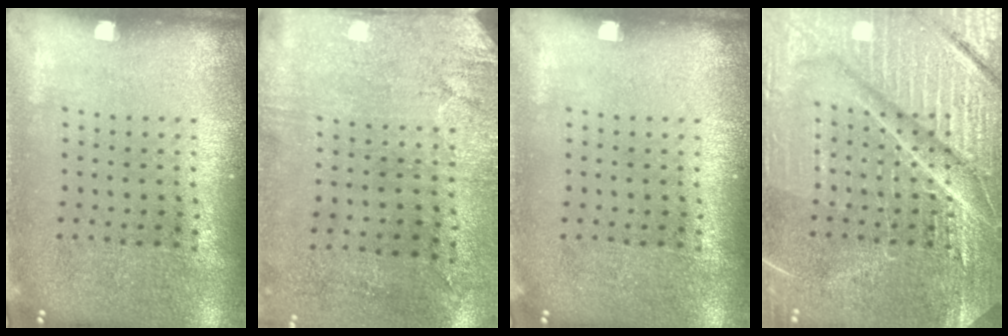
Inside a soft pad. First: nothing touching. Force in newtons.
{"total": 2.9, "press": 2.3, "slide": 1.7}
{"total": 0.0}
{"total": 7.2, "press": 7.2, "slide": 0.9}